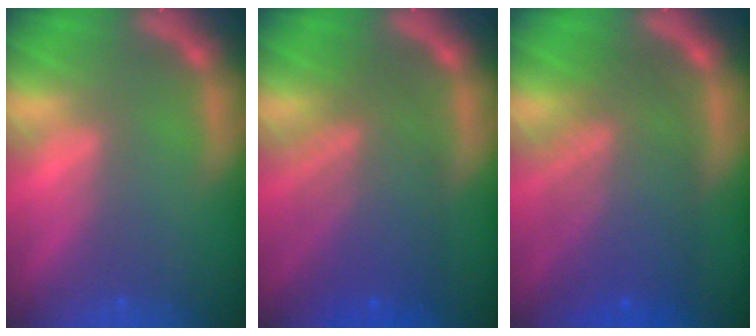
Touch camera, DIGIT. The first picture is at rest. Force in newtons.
{"total": 7.6}
{"total": 8.6}